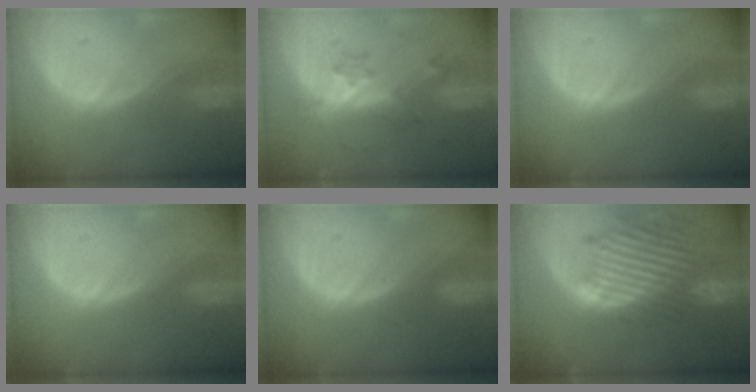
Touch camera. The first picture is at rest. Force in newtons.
{"total": 5.9, "press": 5.4, "slide": 2.4}
{"total": 0.0}
{"total": 0.0}
{"total": 0.6, "press": 0.6, "slide": 0.2}
{"total": 13.6, "press": 11.7, "slide": 6.8}